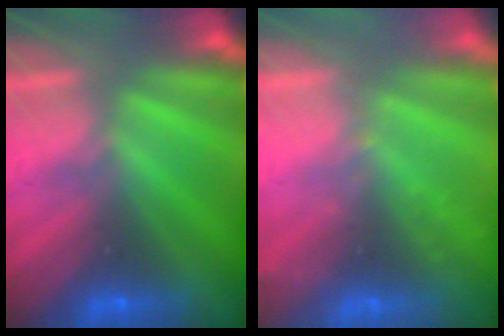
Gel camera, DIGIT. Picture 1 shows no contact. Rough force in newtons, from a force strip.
{"total": 2.3}